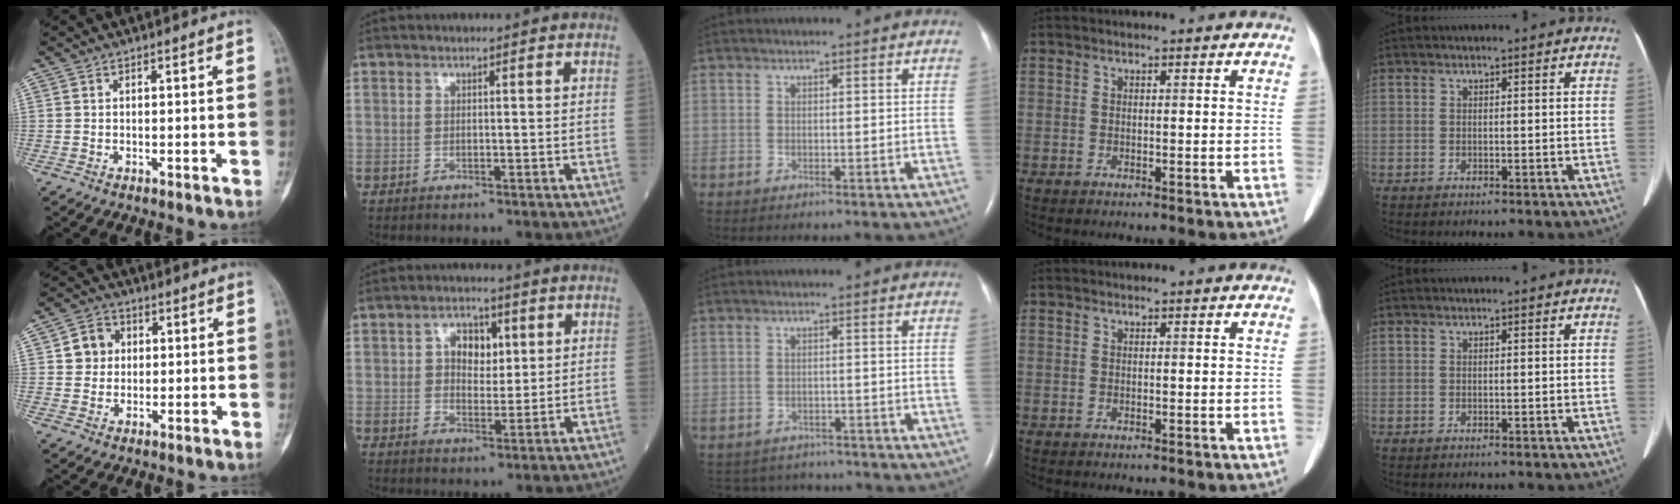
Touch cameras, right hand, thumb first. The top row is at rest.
{"thumb": {"total": 5.7, "force": [1.1, 5.2, 2.1], "torque": [-0.004, 0.004, 0.013]}, "index": {"total": 5.4, "force": [1.6, 3.4, 3.8], "torque": [-0.060, 0.011, 0.028]}, "middle": {"total": 5.8, "force": [-5.6, 1.6, 0.1], "torque": [0.000, 0.010, -0.072]}}